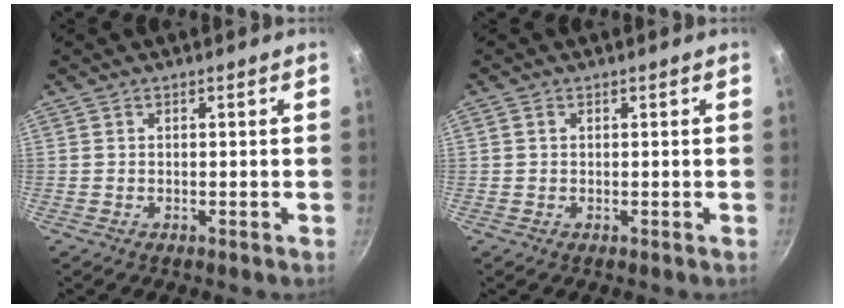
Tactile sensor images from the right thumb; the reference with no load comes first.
{"total": 0.8, "force": [0.2, 0.6, 0.4], "torque": [-0.008, 0.003, 0.004]}